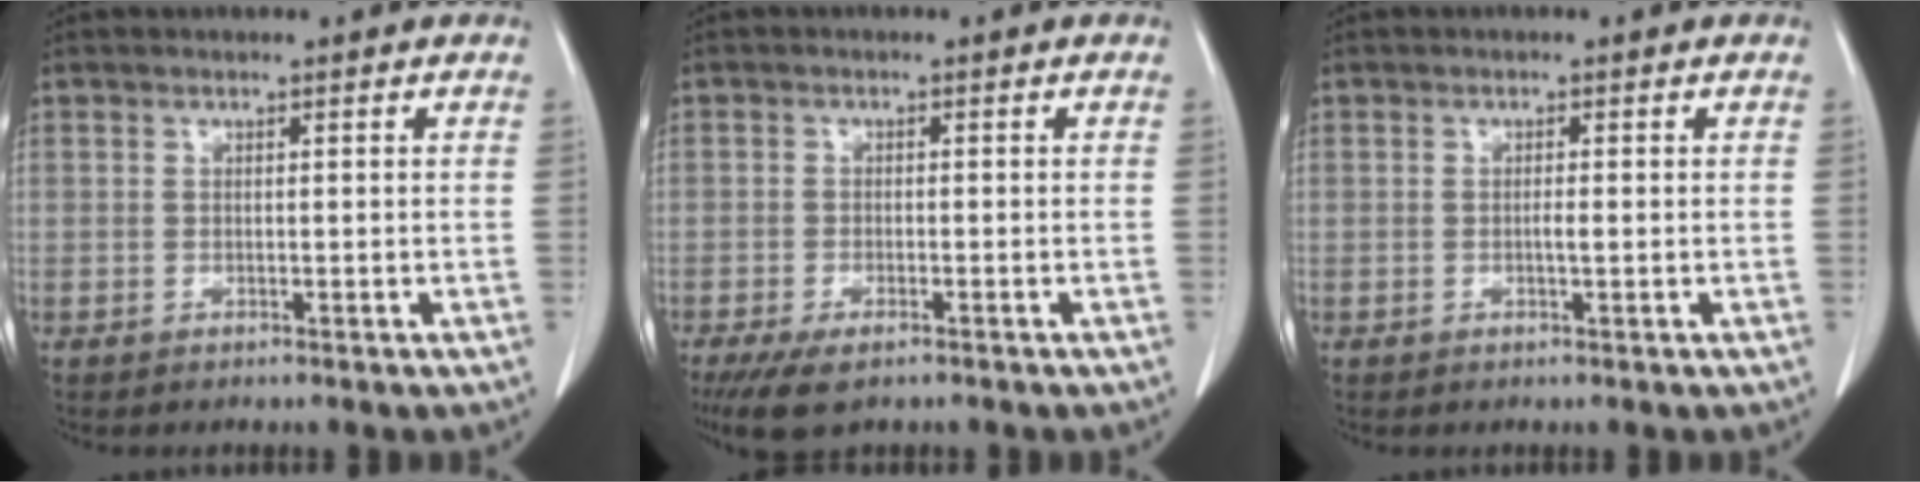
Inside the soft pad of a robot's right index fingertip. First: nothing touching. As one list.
[{"total": 5.6, "force": [-3.9, 1.9, 3.6], "torque": [-0.063, -0.013, -0.059]}, {"total": 1.0, "force": [-0.2, 0.1, 1.0], "torque": [-0.020, -0.001, -0.002]}]